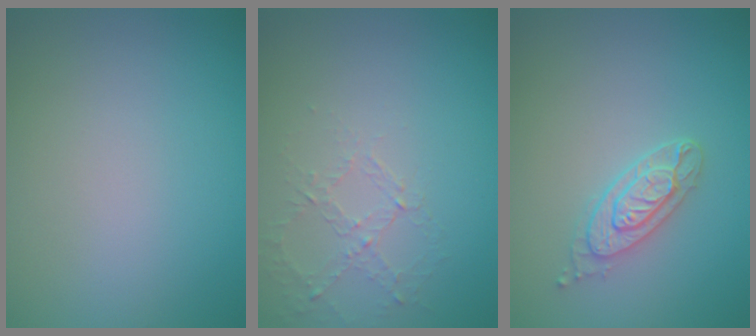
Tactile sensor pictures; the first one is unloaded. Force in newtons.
{"total": 1.1, "press": 0.5, "slide": 1.0}
{"total": 2.6, "press": 2.4, "slide": 1.1}